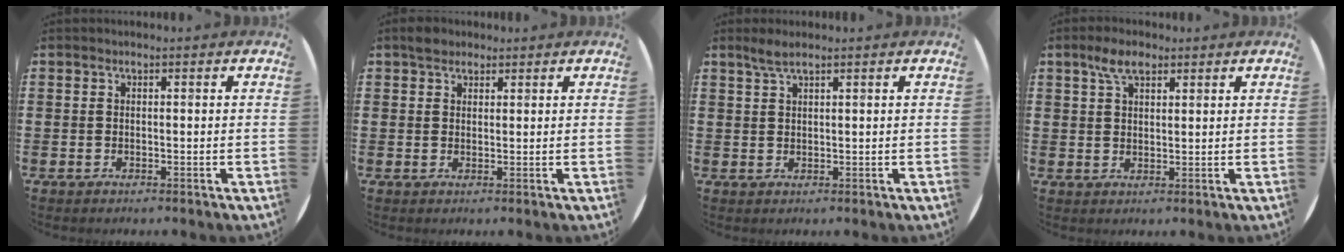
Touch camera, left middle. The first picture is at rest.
{"total": 2.0, "force": [1.7, 0.9, 0.3], "torque": [0.006, -0.002, 0.030]}
{"total": 2.2, "force": [1.7, 0.2, 1.4], "torque": [-0.030, 0.002, 0.030]}
{"total": 4.4, "force": [3.0, 1.9, 2.6], "torque": [-0.040, 0.001, 0.052]}